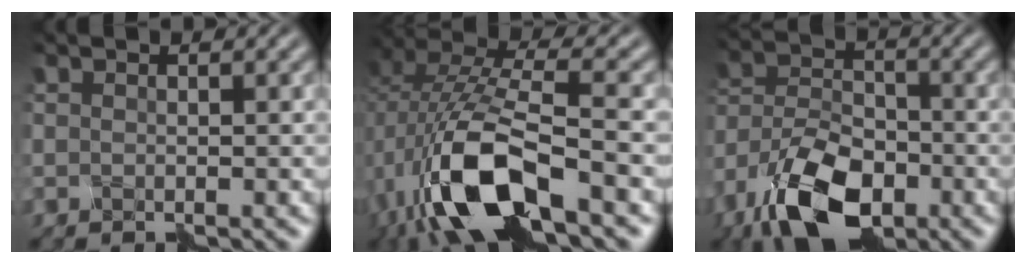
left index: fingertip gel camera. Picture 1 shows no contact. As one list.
[{"total": 10.2, "force": [-4.6, 4.0, 8.2], "torque": [-0.186, 0.004, -0.093]}, {"total": 9.8, "force": [-6.2, 4.7, 5.9], "torque": [-0.131, -0.005, -0.123]}]